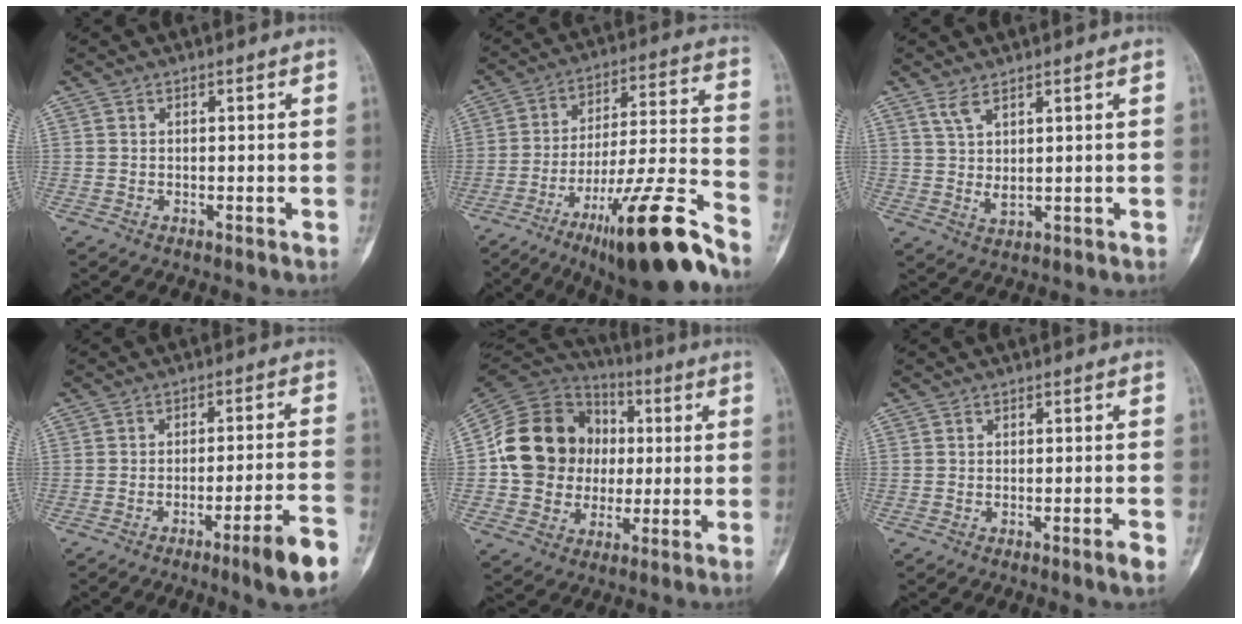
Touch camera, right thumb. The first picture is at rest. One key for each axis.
{"total": 21.5, "fx": -14.4, "fy": 2.2, "fz": 15.7, "tx": -0.232, "ty": 0.074, "tz": -0.231}
{"total": 3.9, "fx": 2.2, "fy": 1.1, "fz": 3.0, "tx": -0.068, "ty": -0.018, "tz": 0.053}
{"total": 9.4, "fx": -5.6, "fy": 0.3, "fz": 7.5, "tx": -0.111, "ty": 0.025, "tz": -0.083}
{"total": 18.4, "fx": 0.4, "fy": 15.9, "fz": 9.2, "tx": -0.137, "ty": 0.026, "tz": 0.010}
{"total": 2.3, "fx": -1.3, "fy": -0.3, "fz": 1.9, "tx": -0.034, "ty": 0.001, "tz": -0.023}